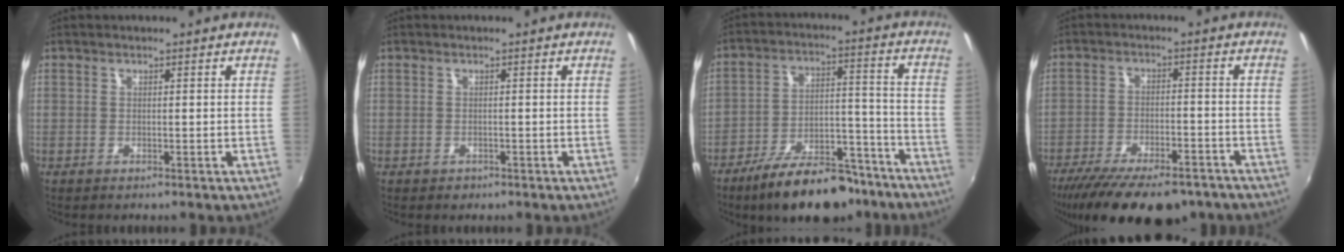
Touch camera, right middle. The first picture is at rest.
{"total": 1.0, "force": [-0.6, 0.8, 0.2], "torque": [-0.006, -0.004, -0.006]}
{"total": 18.1, "force": [-13.9, 7.1, 9.2], "torque": [-0.159, 0.009, -0.199]}
{"total": 19.6, "force": [-15.1, 6.7, 10.5], "torque": [-0.209, -0.041, -0.222]}